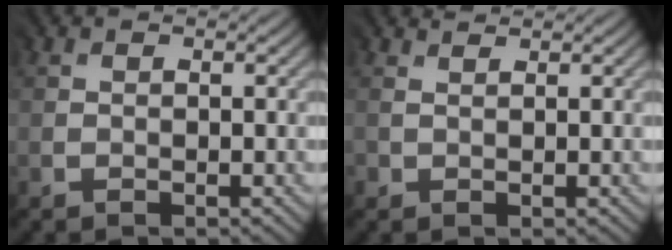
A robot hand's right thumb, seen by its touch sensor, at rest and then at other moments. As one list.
[{"total": 0.9, "force": [0.6, 0.5, 0.4], "torque": [-0.003, 0.001, 0.014]}]